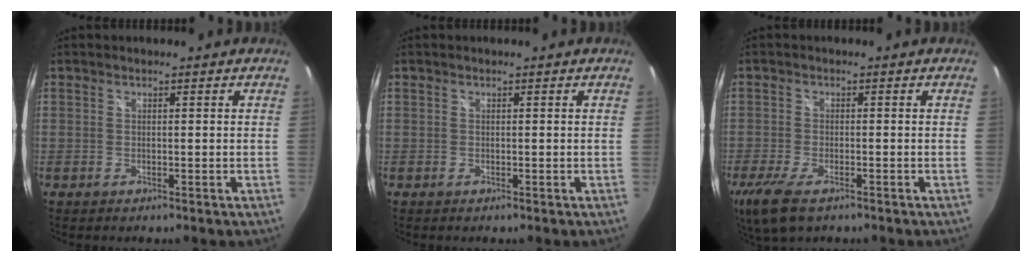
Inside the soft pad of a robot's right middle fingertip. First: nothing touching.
{"total": 0.0}
{"total": 7.9, "force": [-4.8, 2.9, 5.6], "torque": [-0.133, -0.030, -0.089]}